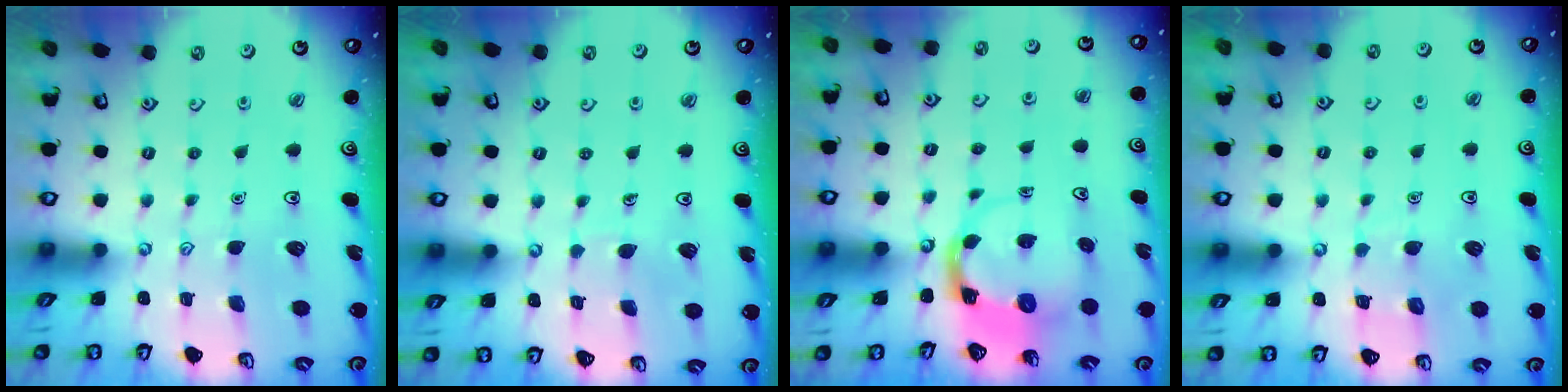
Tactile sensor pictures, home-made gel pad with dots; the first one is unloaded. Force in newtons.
{"total": 2.3, "press": 2.3, "slide": 0.1}
{"total": 3.7, "press": 3.7, "slide": 0.7}
{"total": 4.9, "press": 4.9, "slide": 0.4}